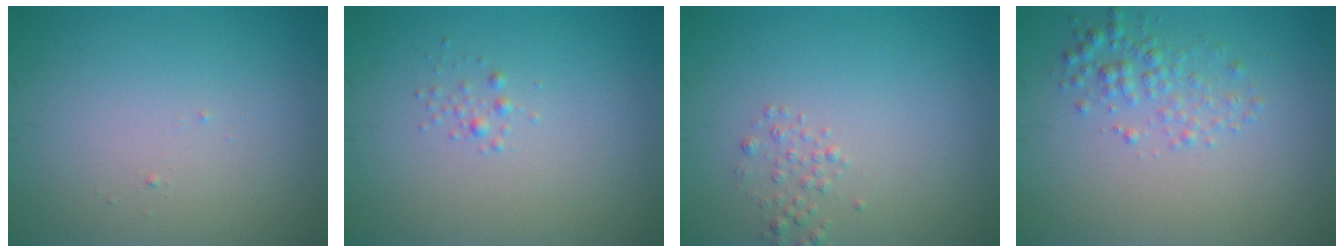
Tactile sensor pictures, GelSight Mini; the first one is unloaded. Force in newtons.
{"total": 0.7, "press": 0.7, "slide": 0.0}
{"total": 1.2, "press": 1.2, "slide": 0.1}
{"total": 2.3, "press": 2.3, "slide": 0.1}